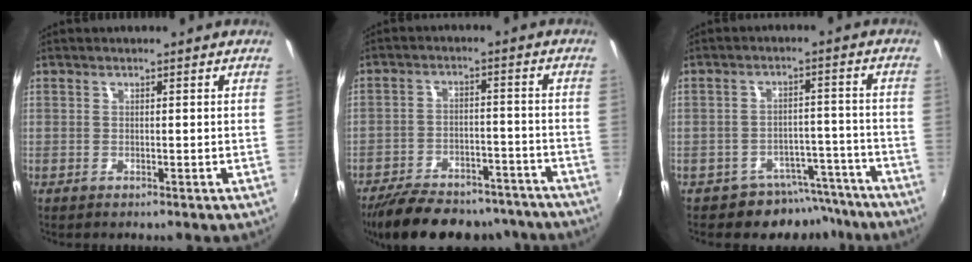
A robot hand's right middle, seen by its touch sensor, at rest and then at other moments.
{"total": 21.7, "force": [-18.2, 8.0, 8.8], "torque": [-0.180, 0.006, -0.244]}
{"total": 8.0, "force": [-6.6, 4.2, 1.2], "torque": [-0.012, 0.030, -0.078]}